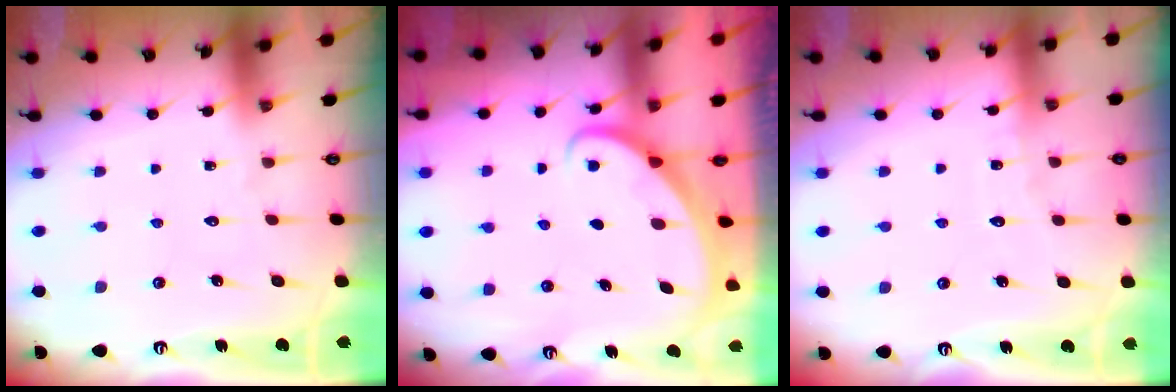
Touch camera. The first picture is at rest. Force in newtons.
{"total": 2.3, "press": 2.3, "slide": 0.1}
{"total": 4.1, "press": 4.1, "slide": 0.3}